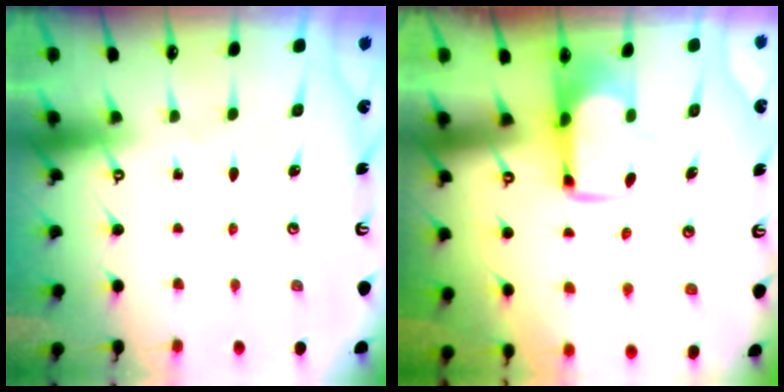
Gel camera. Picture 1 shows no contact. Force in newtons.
{"total": 2.0, "press": 1.9, "slide": 0.4}